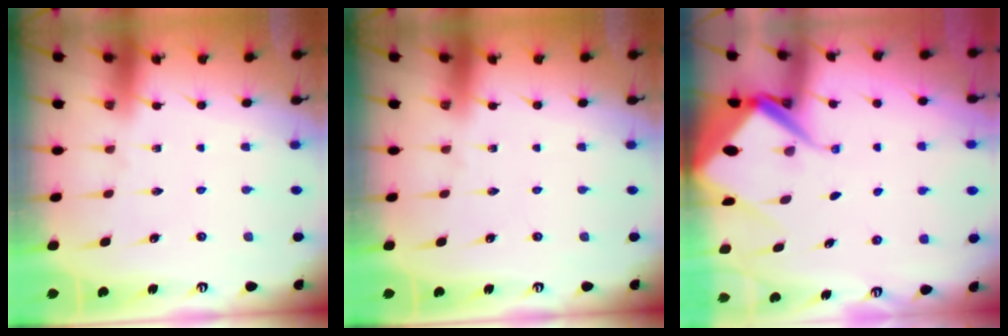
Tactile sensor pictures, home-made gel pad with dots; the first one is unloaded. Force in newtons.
{"total": 0.0}
{"total": 9.3, "press": 9.2, "slide": 1.0}